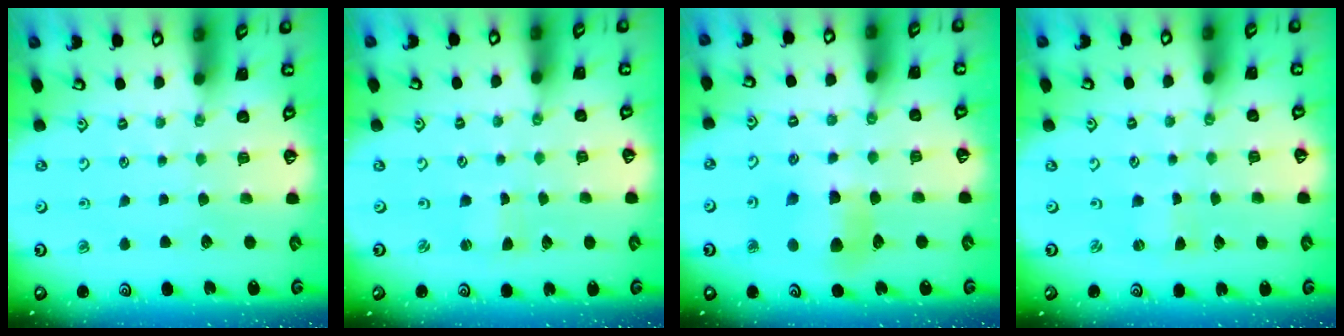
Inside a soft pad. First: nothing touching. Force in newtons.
{"total": 0.5, "press": 0.5, "slide": 0.1}
{"total": 8.2, "press": 8.1, "slide": 1.1}
{"total": 0.0}